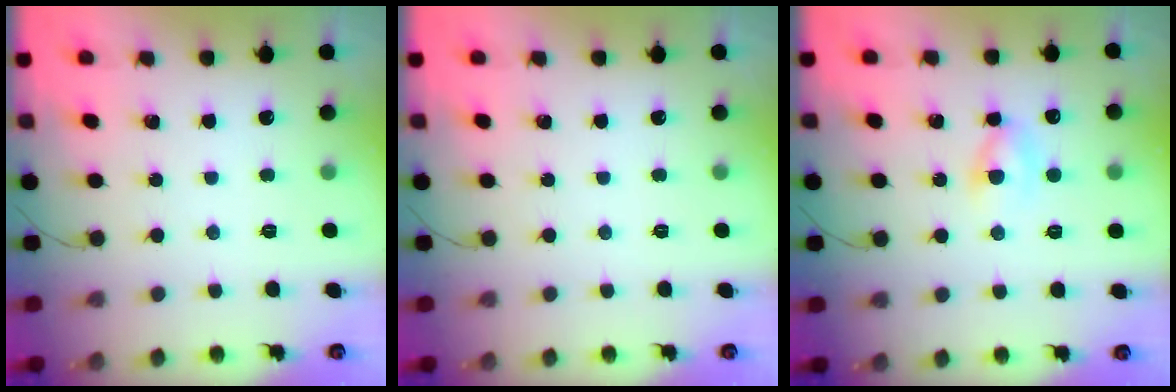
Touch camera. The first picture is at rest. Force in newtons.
{"total": 0.0}
{"total": 4.7, "press": 4.6, "slide": 1.0}